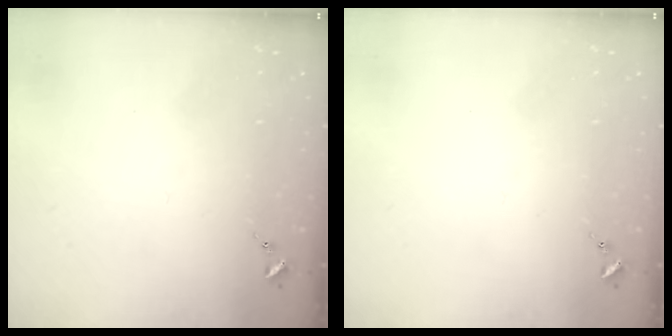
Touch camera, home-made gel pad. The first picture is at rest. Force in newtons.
{"total": 0.0}